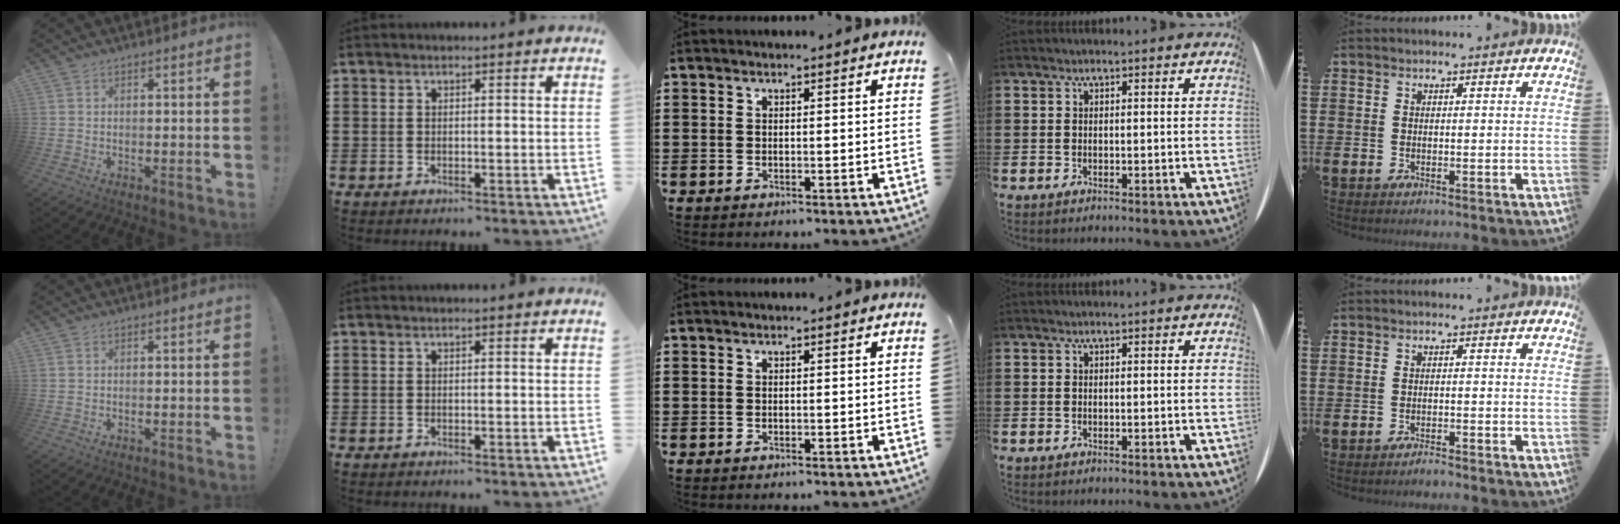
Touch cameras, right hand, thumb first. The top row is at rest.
{"little": {"total": 1.1, "force": [-1.1, 0.0, 0.1], "torque": [-0.005, -0.002, -0.022]}}